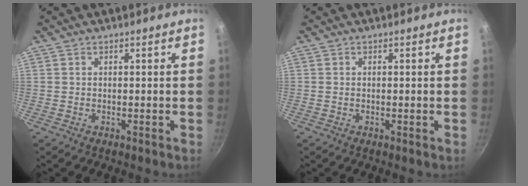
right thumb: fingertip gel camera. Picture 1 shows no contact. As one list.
[{"total": 0.0}]